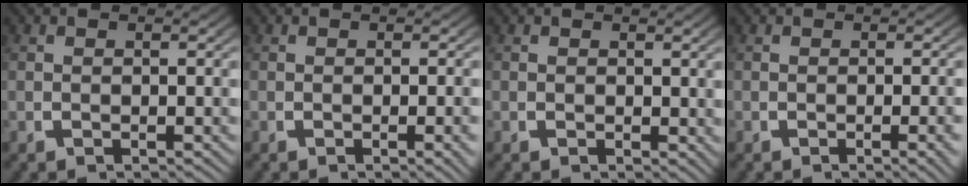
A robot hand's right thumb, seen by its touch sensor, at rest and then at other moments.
{"total": 1.2, "force": [-0.3, 0.0, 1.1], "torque": [-0.015, 0.004, -0.005]}
{"total": 0.6, "force": [0.4, 0.4, 0.3], "torque": [0.002, -0.004, 0.009]}
{"total": 1.6, "force": [-0.6, 0.1, 1.5], "torque": [-0.020, 0.005, -0.009]}